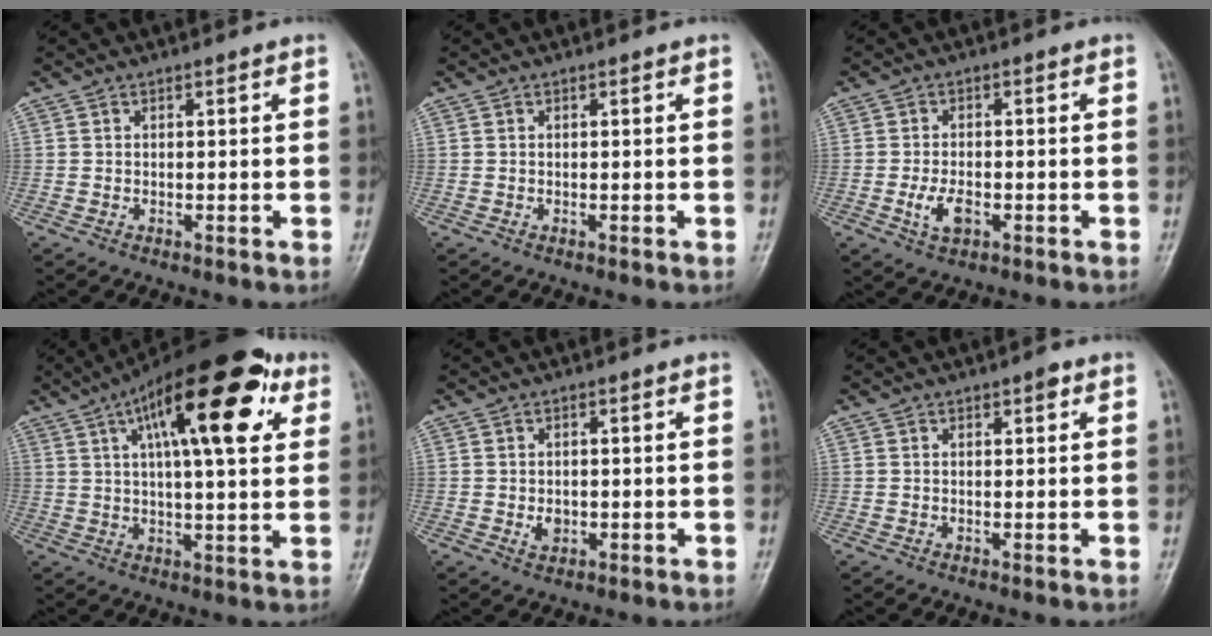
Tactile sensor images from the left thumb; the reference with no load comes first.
{"total": 0.0}
{"total": 4.4, "force": [-1.5, 2.5, 3.3], "torque": [-0.062, 0.003, -0.025]}
{"total": 21.7, "force": [8.8, 7.6, 18.3], "torque": [-0.260, 0.006, 0.128]}
{"total": 2.3, "force": [-0.3, 1.8, 1.4], "torque": [-0.015, 0.000, -0.002]}
{"total": 1.6, "force": [0.9, 0.7, 1.1], "torque": [-0.008, -0.001, 0.010]}